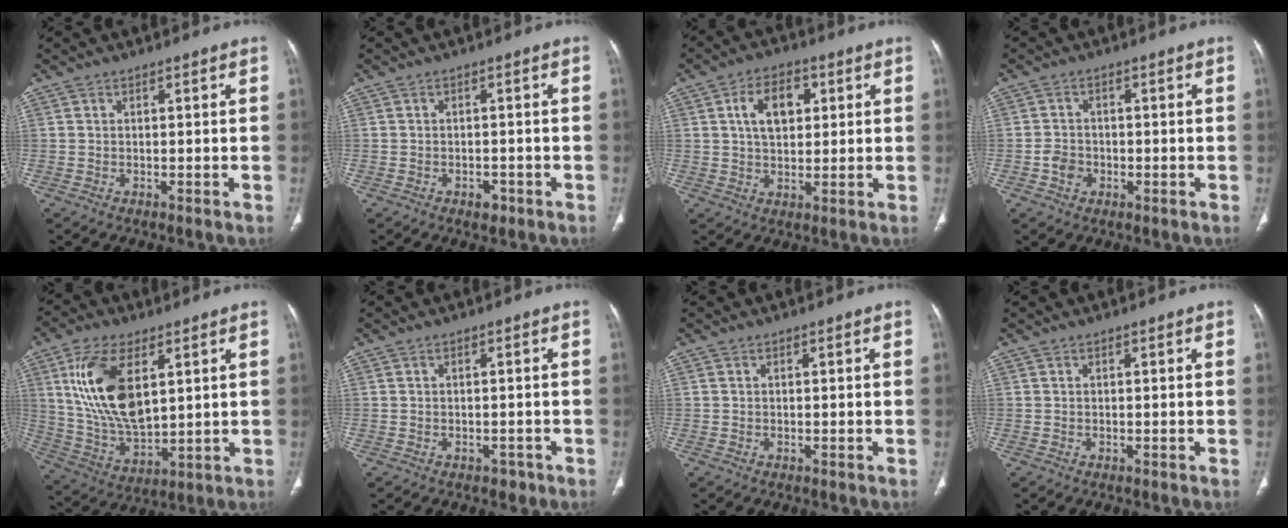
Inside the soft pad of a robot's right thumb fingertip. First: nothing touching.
{"total": 2.0, "force": [-1.2, 1.3, 1.0], "torque": [-0.006, 0.004, -0.014]}
{"total": 8.5, "force": [2.4, 5.4, 6.1], "torque": [-0.081, 0.001, 0.038]}
{"total": 3.2, "force": [-1.0, 2.7, 1.5], "torque": [-0.014, 0.010, -0.020]}
{"total": 16.9, "force": [5.4, 8.5, 13.6], "torque": [-0.253, -0.023, 0.113]}
{"total": 1.3, "force": [-0.8, 0.9, 0.4], "torque": [0.004, 0.002, -0.010]}
{"total": 0.0}
{"total": 0.0}